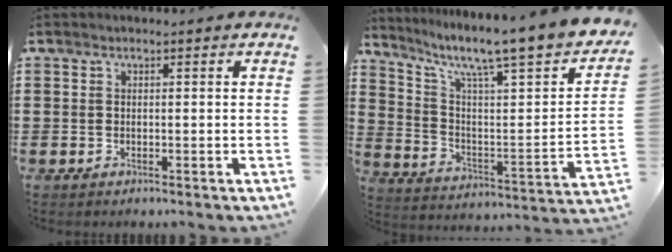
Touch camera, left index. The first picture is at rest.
{"total": 8.9, "force": [7.0, 0.5, 5.4], "torque": [-0.118, -0.063, 0.104]}